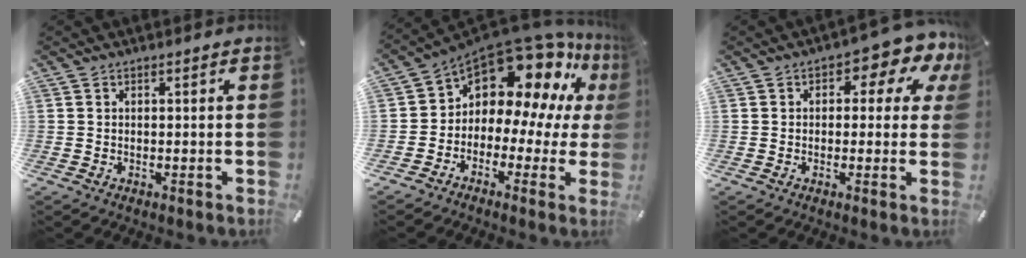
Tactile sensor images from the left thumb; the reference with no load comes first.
{"total": 13.1, "force": [9.2, 7.1, 6.0], "torque": [-0.108, -0.095, 0.158]}
{"total": 7.5, "force": [2.6, 4.0, 5.8], "torque": [-0.070, -0.016, 0.036]}